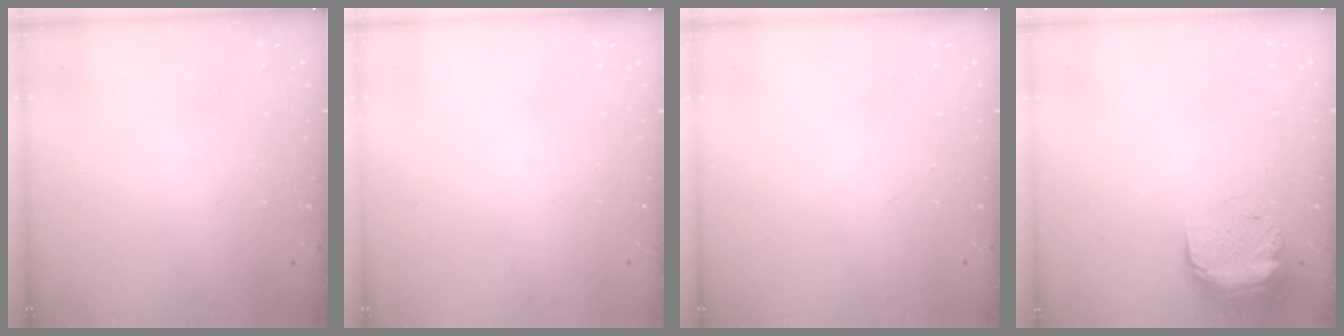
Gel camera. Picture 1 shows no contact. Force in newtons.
{"total": 0.0}
{"total": 0.0}
{"total": 11.4, "press": 9.6, "slide": 6.1}